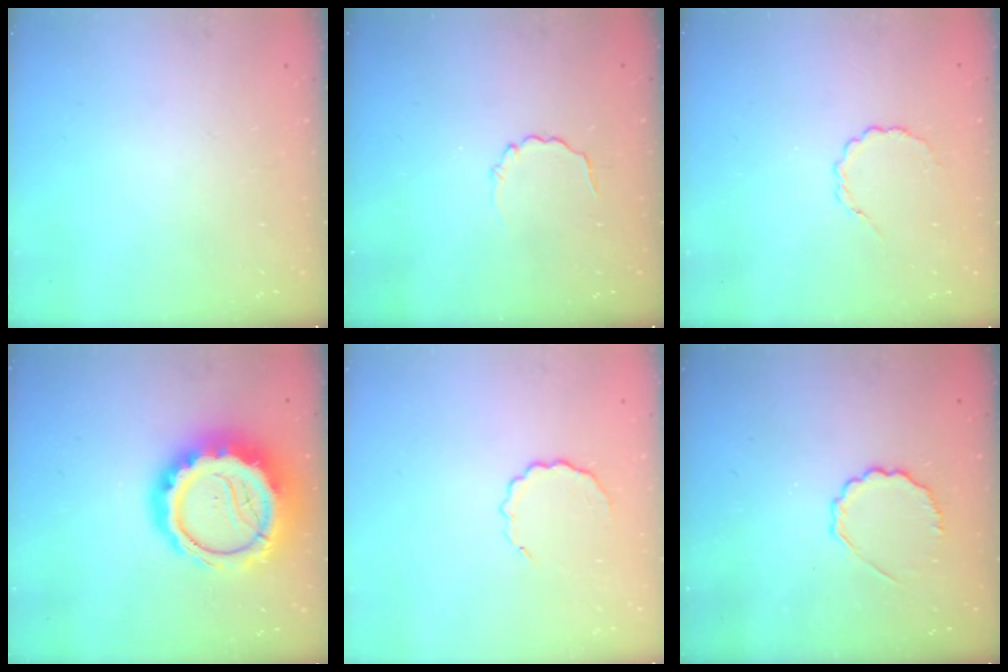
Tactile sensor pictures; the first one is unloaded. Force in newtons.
{"total": 2.3, "press": 2.1, "slide": 0.9}
{"total": 2.4, "press": 2.2, "slide": 0.9}
{"total": 19.4, "press": 18.9, "slide": 4.1}
{"total": 5.9, "press": 5.7, "slide": 1.3}
{"total": 5.1, "press": 4.8, "slide": 1.8}